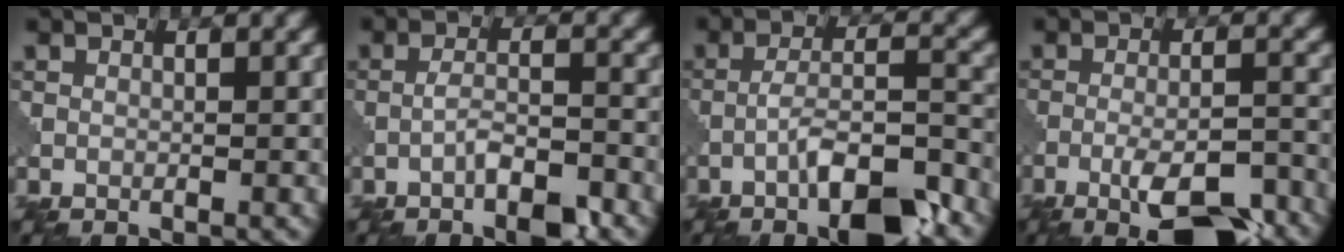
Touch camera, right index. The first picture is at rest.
{"total": 3.9, "force": [-2.4, 1.0, 2.9], "torque": [-0.058, 0.004, -0.047]}
{"total": 7.7, "force": [-4.5, 1.8, 5.9], "torque": [-0.105, 0.006, -0.080]}
{"total": 8.1, "force": [-5.0, 2.0, 6.0], "torque": [-0.094, -0.003, -0.081]}